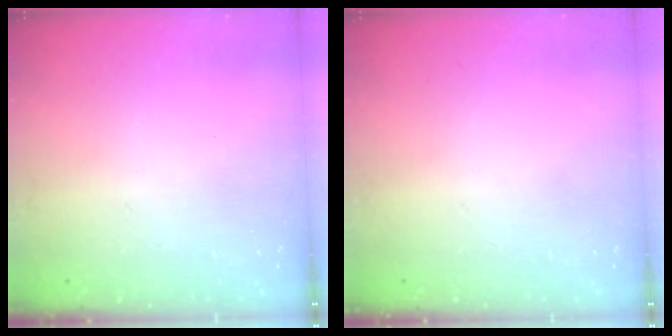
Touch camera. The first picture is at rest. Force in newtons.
{"total": 0.0}